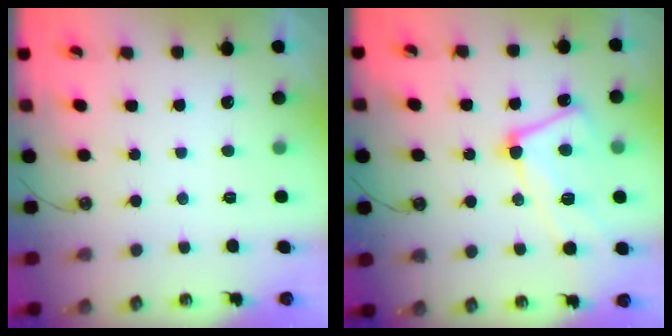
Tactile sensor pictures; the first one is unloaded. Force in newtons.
{"total": 10.3, "press": 10.2, "slide": 1.2}